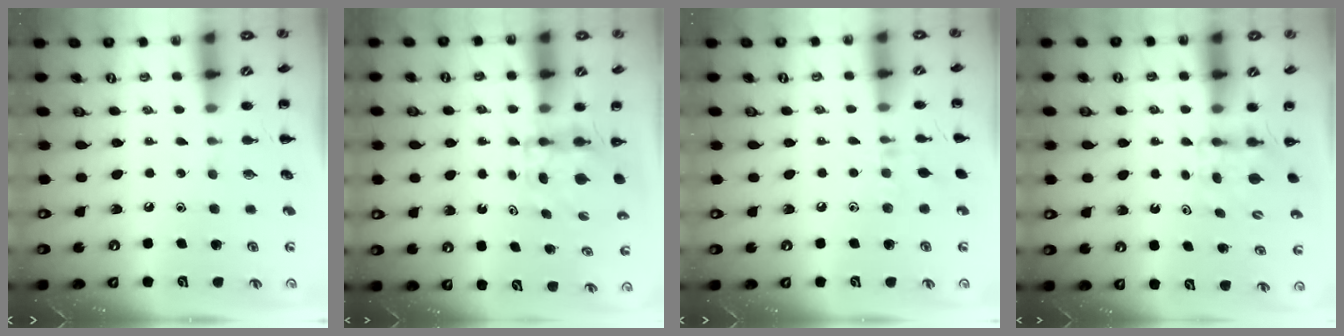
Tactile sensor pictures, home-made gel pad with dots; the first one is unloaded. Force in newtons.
{"total": 3.9, "press": 3.9, "slide": 0.3}
{"total": 5.8, "press": 5.7, "slide": 1.2}
{"total": 4.7, "press": 4.7, "slide": 0.5}